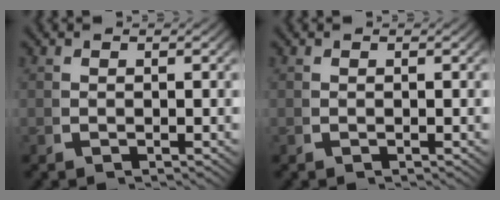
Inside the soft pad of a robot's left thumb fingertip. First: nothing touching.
{"total": 0.0}